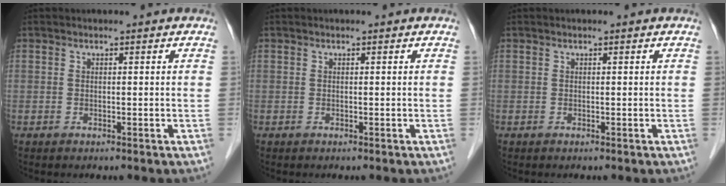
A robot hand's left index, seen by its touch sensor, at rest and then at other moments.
{"total": 0.0}
{"total": 0.0}